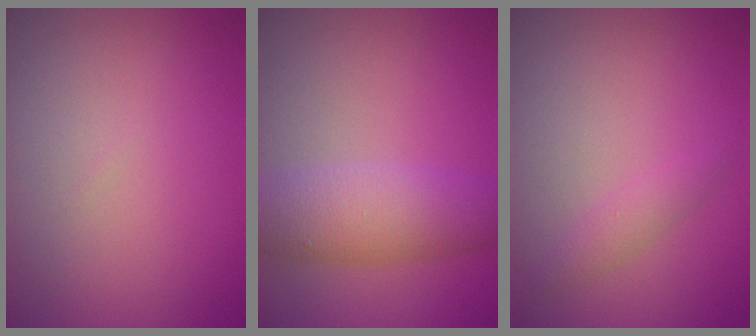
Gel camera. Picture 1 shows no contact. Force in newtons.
{"total": 5.8, "press": 5.8, "slide": 0.3}
{"total": 1.3, "press": 1.3, "slide": 0.0}